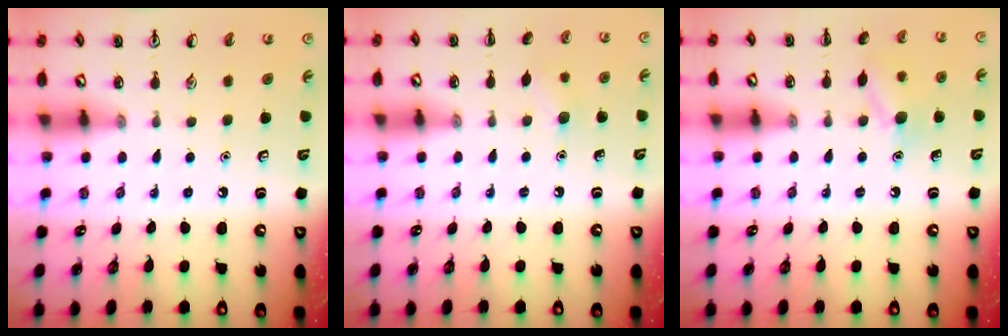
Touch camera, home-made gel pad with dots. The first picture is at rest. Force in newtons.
{"total": 5.9, "press": 5.8, "slide": 1.4}
{"total": 9.0, "press": 9.0, "slide": 0.9}